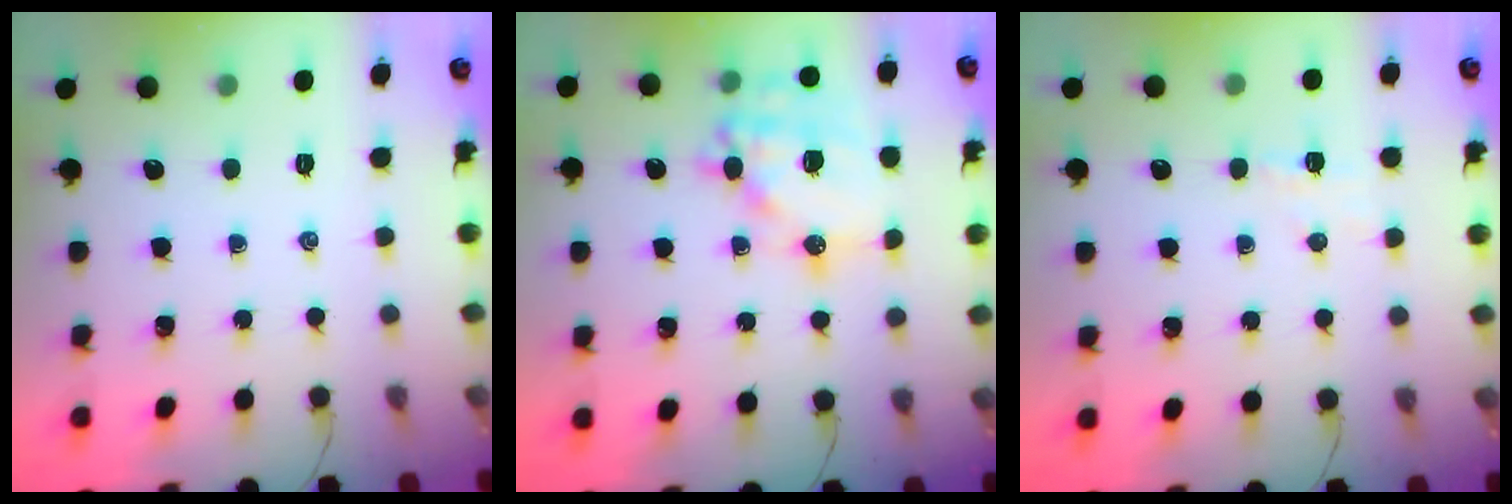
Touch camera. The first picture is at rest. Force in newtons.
{"total": 19.0, "press": 18.6, "slide": 3.7}
{"total": 2.5, "press": 2.4, "slide": 0.7}